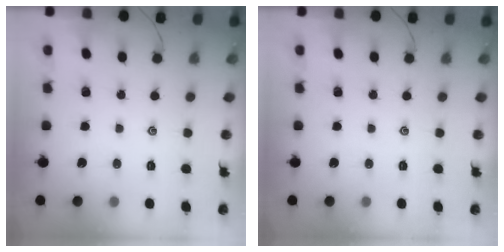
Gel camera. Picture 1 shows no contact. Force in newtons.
{"total": 0.0}